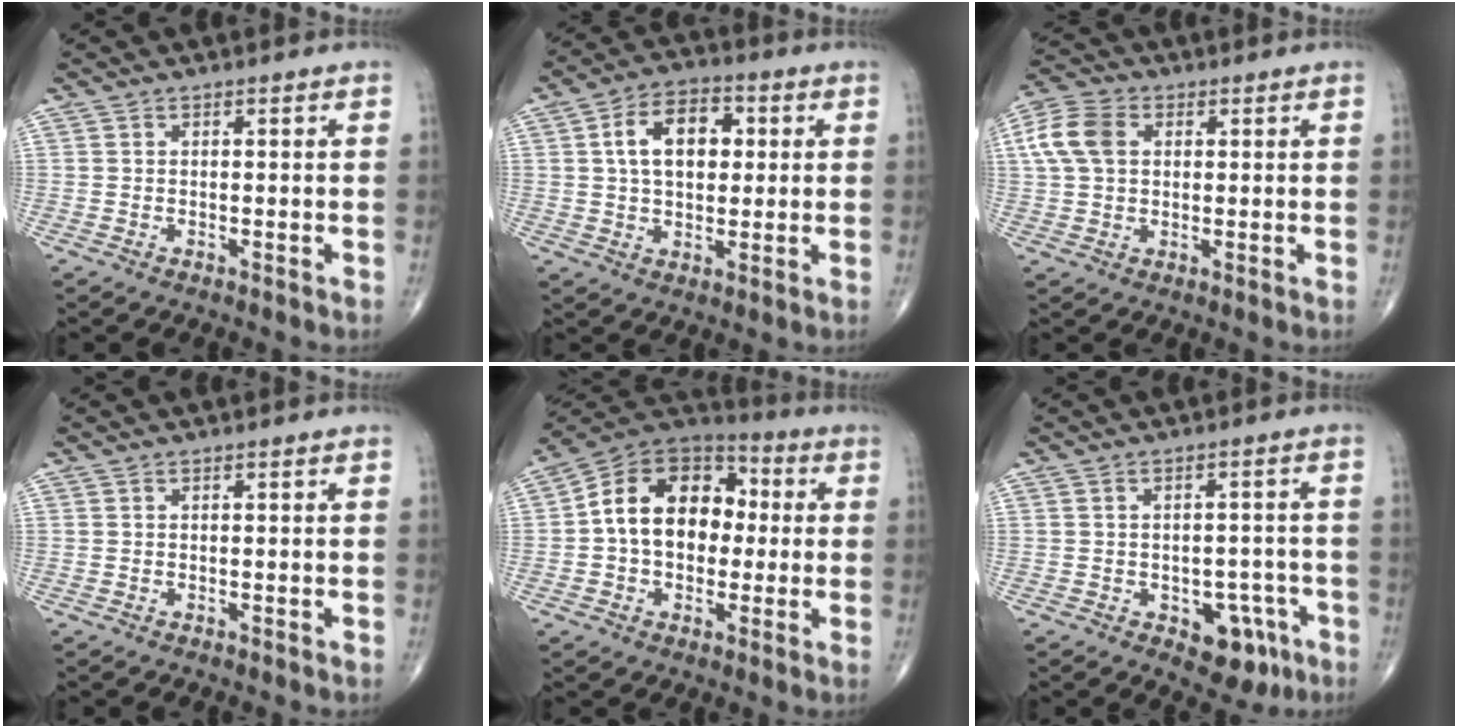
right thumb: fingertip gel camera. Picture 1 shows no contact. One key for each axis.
{"total": 11.4, "fx": 2.3, "fy": 7.2, "fz": 8.5, "tx": -0.120, "ty": 0.012, "tz": 0.033}
{"total": 8.7, "fx": 2.0, "fy": 6.1, "fz": 5.9, "tx": -0.122, "ty": 0.015, "tz": 0.034}
{"total": 0.0}
{"total": 16.9, "fx": 0.8, "fy": 12.1, "fz": 11.9, "tx": -0.157, "ty": 0.038, "tz": 0.002}
{"total": 7.9, "fx": -3.8, "fy": 4.9, "fz": 4.9, "tx": -0.023, "ty": 0.020, "tz": -0.041}